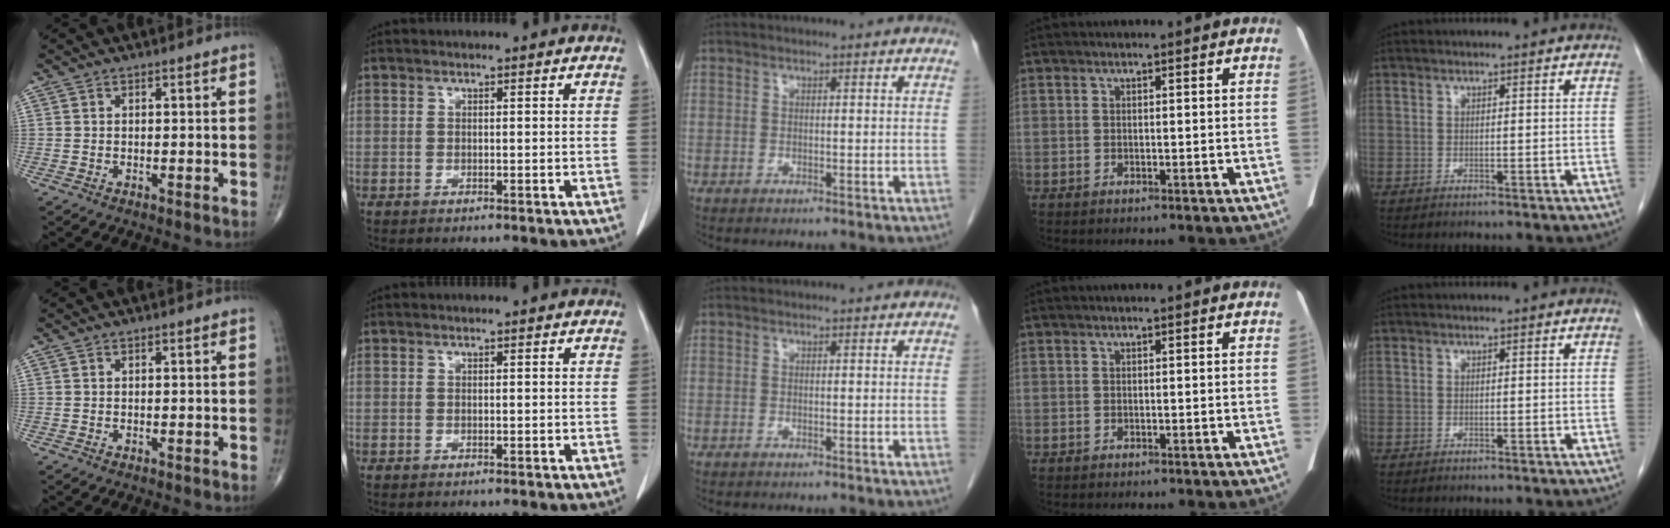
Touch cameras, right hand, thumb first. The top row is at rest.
{}